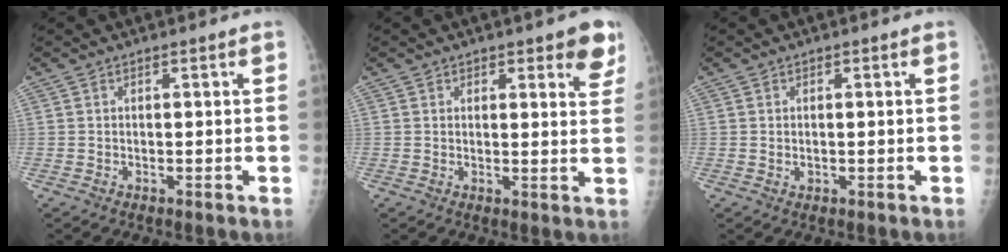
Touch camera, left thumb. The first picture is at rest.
{"total": 5.5, "force": [3.5, 2.6, 3.4], "torque": [-0.003, -0.017, 0.037]}
{"total": 0.9, "force": [0.0, 0.7, 0.5], "torque": [-0.008, -0.001, 0.001]}